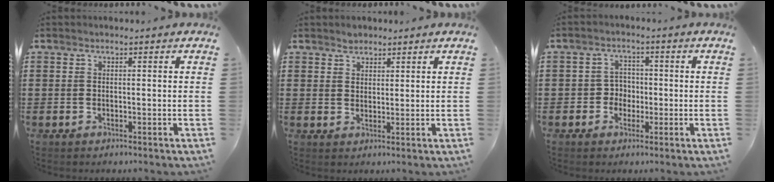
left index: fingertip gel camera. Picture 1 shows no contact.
{"total": 2.1, "force": [1.8, 1.1, 0.0], "torque": [0.003, 0.000, 0.033]}
{"total": 3.2, "force": [-0.8, 2.8, 1.3], "torque": [-0.036, 0.005, -0.019]}